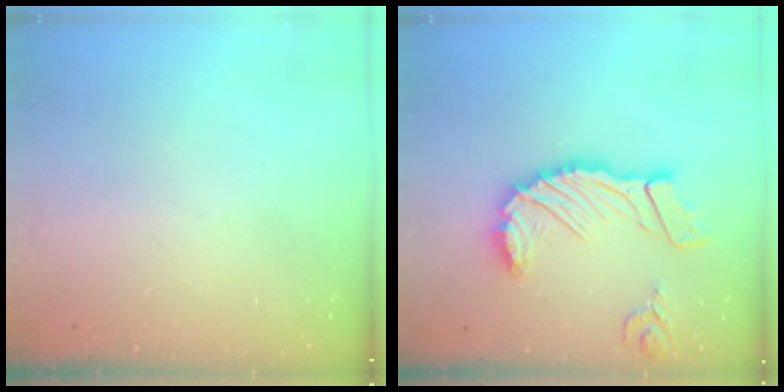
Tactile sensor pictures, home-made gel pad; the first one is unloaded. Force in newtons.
{"total": 17.6, "press": 17.4, "slide": 2.2}